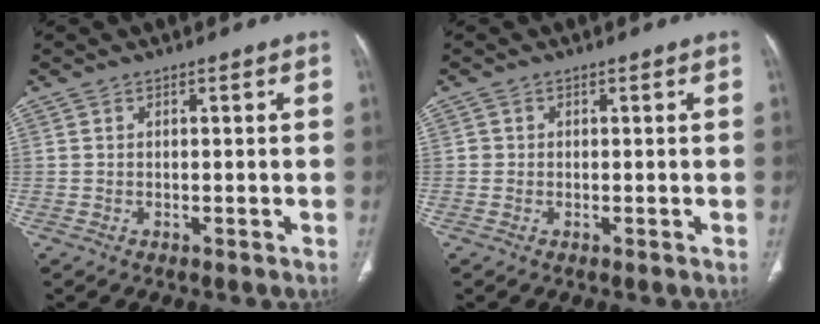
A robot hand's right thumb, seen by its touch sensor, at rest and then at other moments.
{"total": 0.6, "force": [0.0, 0.6, 0.1], "torque": [0.003, 0.004, -0.001]}